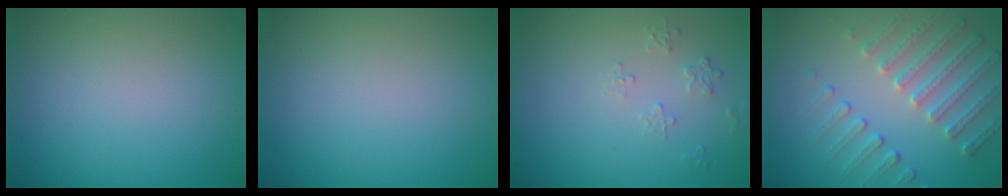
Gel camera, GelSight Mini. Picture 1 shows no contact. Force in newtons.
{"total": 0.0}
{"total": 1.2, "press": 0.8, "slide": 0.9}
{"total": 4.2, "press": 3.6, "slide": 2.1}